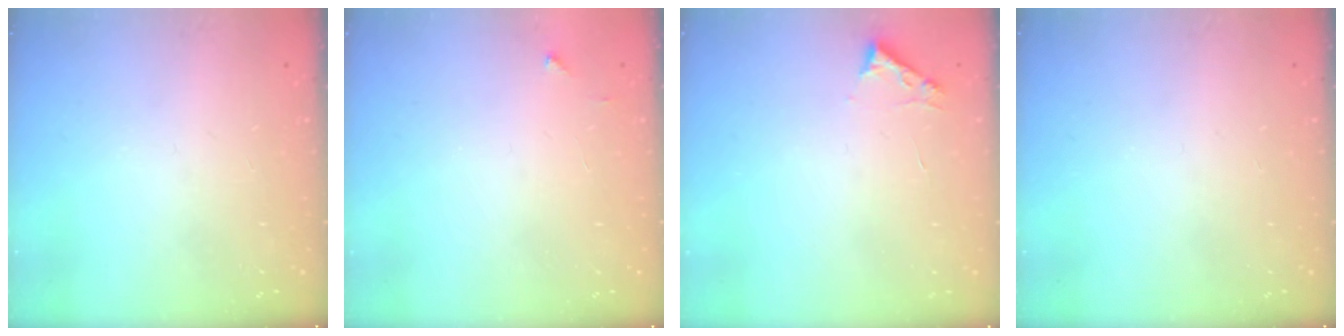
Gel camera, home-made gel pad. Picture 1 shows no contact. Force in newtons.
{"total": 2.0, "press": 2.0, "slide": 0.2}
{"total": 2.7, "press": 2.7, "slide": 0.3}
{"total": 0.0}